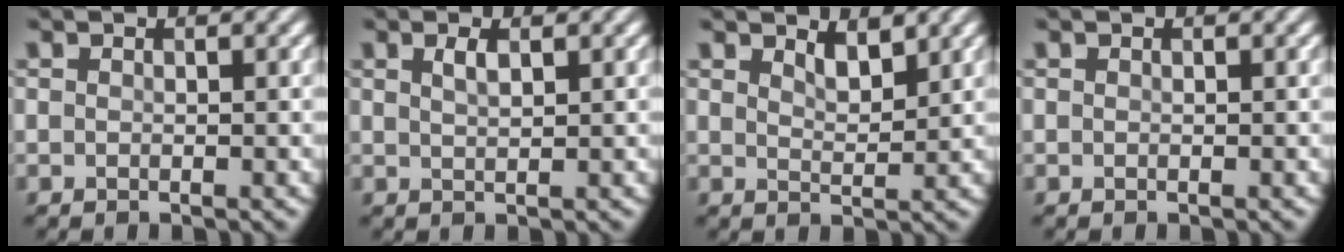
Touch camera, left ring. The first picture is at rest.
{"total": 1.4, "force": [0.8, 0.4, 1.0], "torque": [-0.021, 0.003, 0.015]}
{"total": 2.0, "force": [1.5, 0.6, 1.1], "torque": [-0.023, -0.004, 0.028]}
{"total": 0.0}